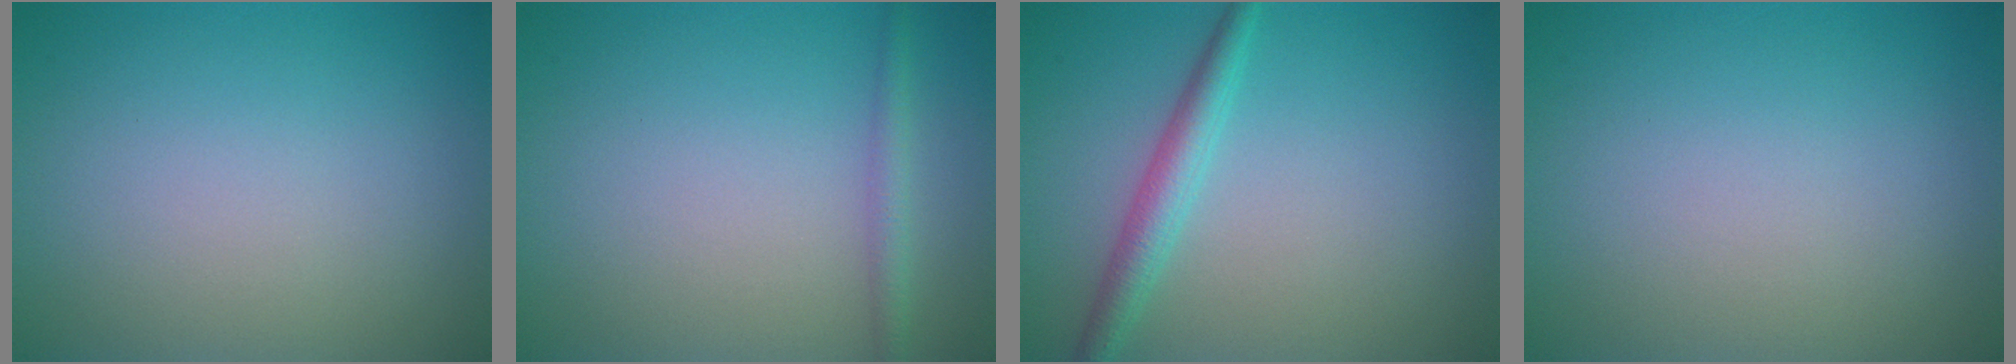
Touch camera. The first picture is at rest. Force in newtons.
{"total": 1.5, "press": 1.5, "slide": 0.1}
{"total": 2.6, "press": 2.6, "slide": 0.1}
{"total": 0.0}